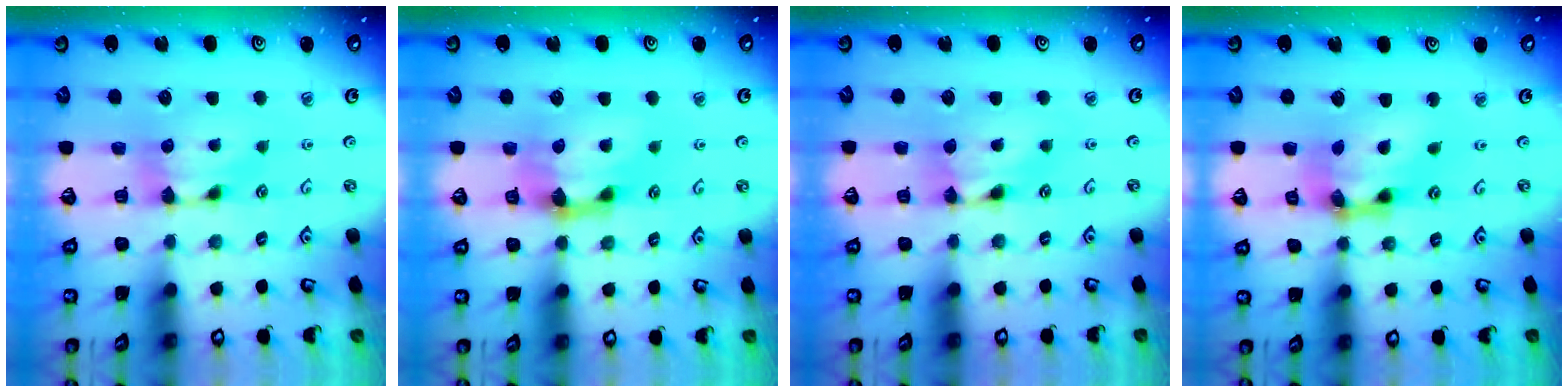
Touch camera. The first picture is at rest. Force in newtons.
{"total": 2.8, "press": 2.4, "slide": 1.5}
{"total": 1.6, "press": 1.5, "slide": 0.1}
{"total": 8.4, "press": 7.6, "slide": 3.4}